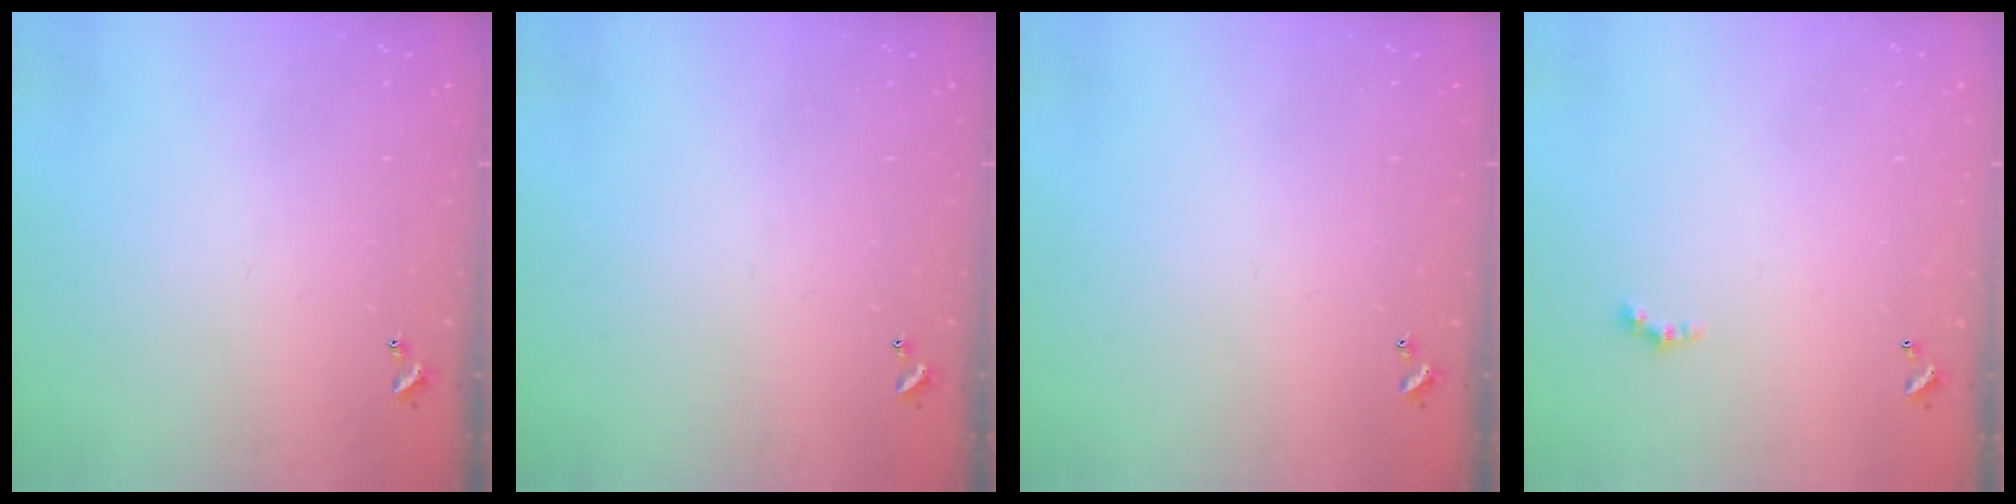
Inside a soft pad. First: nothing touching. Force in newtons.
{"total": 0.0}
{"total": 0.0}
{"total": 1.7, "press": 1.6, "slide": 0.5}